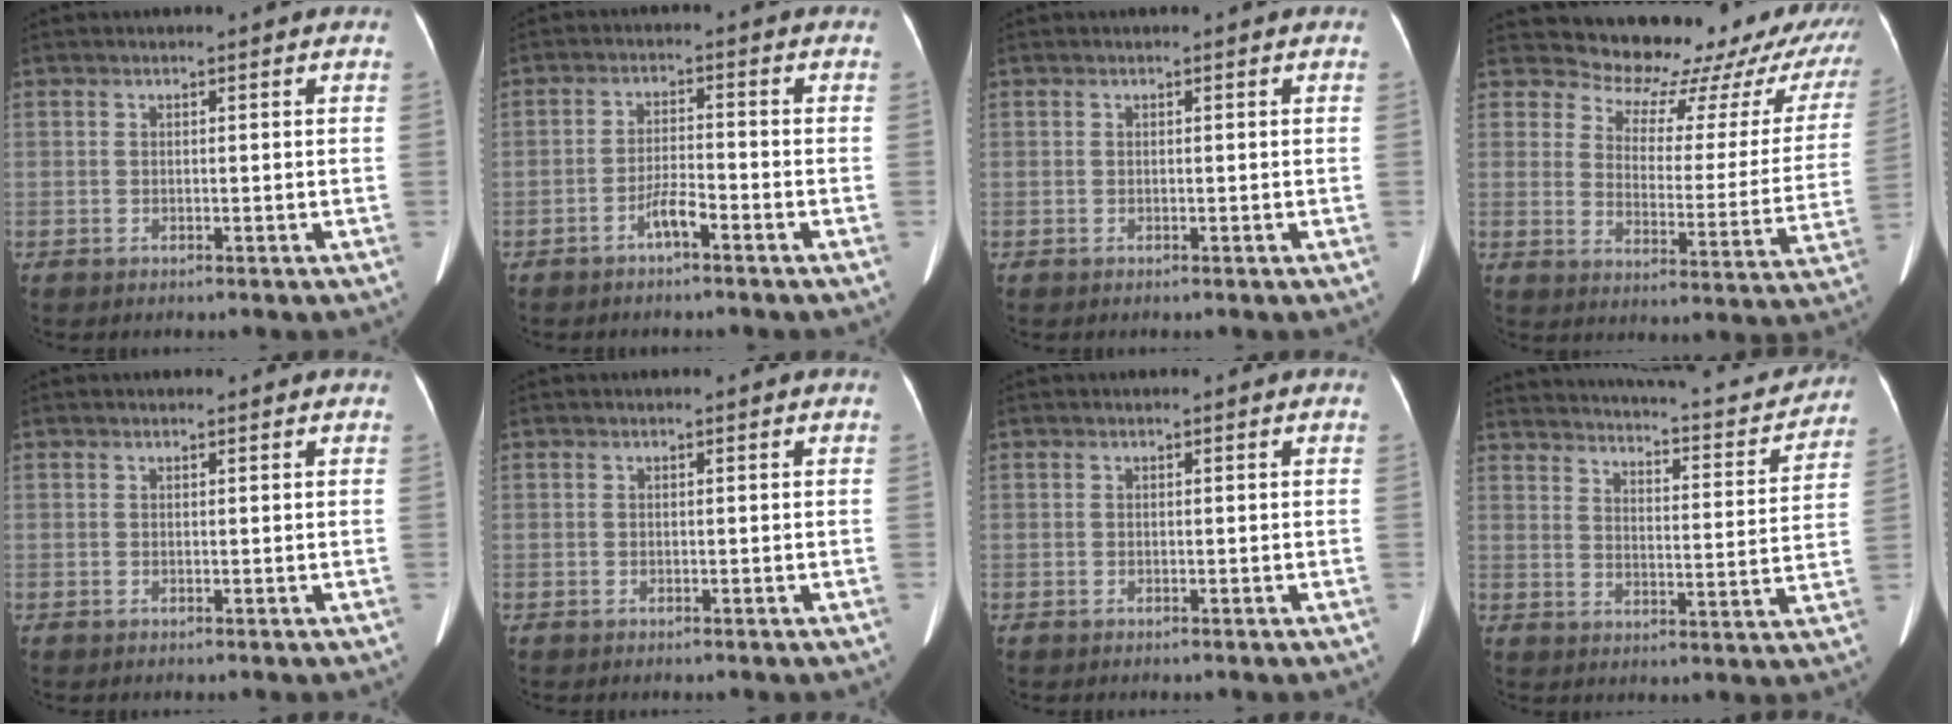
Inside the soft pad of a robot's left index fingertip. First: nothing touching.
{"total": 3.2, "force": [-2.5, 0.0, 2.0], "torque": [-0.038, -0.008, -0.044]}
{"total": 0.0}
{"total": 18.2, "force": [16.7, 6.6, 3.1], "torque": [-0.011, -0.065, 0.170]}
{"total": 1.3, "force": [1.1, 0.2, 0.5], "torque": [-0.008, 0.002, 0.013]}
{"total": 0.0}
{"total": 0.0}
{"total": 20.9, "force": [18.2, 4.9, 9.0], "torque": [-0.129, -0.011, 0.226]}